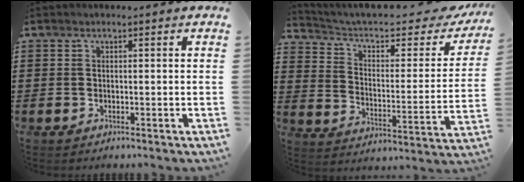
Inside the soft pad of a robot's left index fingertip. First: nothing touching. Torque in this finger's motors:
{"motor_torque": [2.14, 0.00, 1.05, 0.21]}